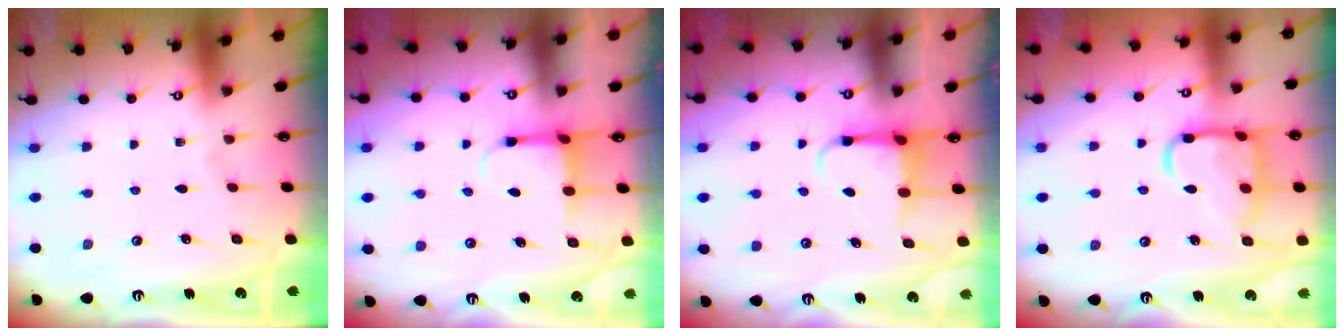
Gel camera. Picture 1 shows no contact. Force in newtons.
{"total": 3.9, "press": 3.8, "slide": 1.1}
{"total": 4.0, "press": 4.0, "slide": 0.4}
{"total": 15.5, "press": 15.4, "slide": 1.3}